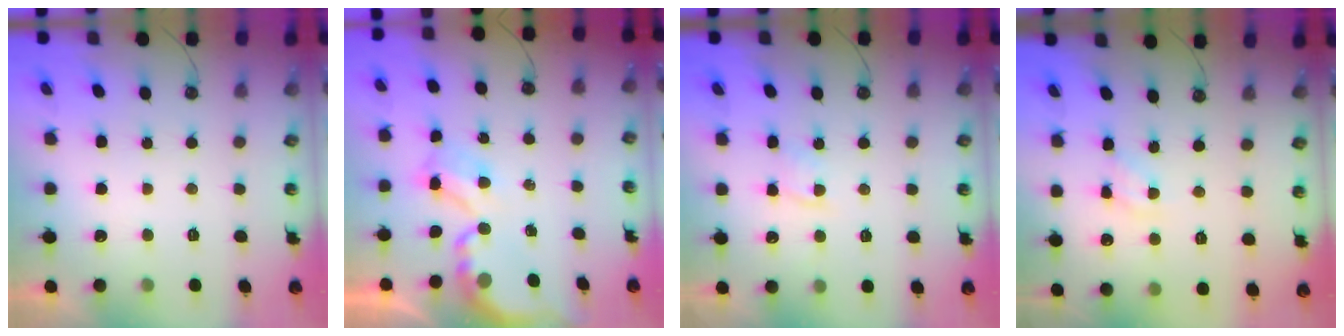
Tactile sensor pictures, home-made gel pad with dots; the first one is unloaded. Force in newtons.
{"total": 4.1, "press": 4.1, "slide": 0.2}
{"total": 4.3, "press": 4.2, "slide": 0.5}
{"total": 6.2, "press": 6.2, "slide": 0.4}